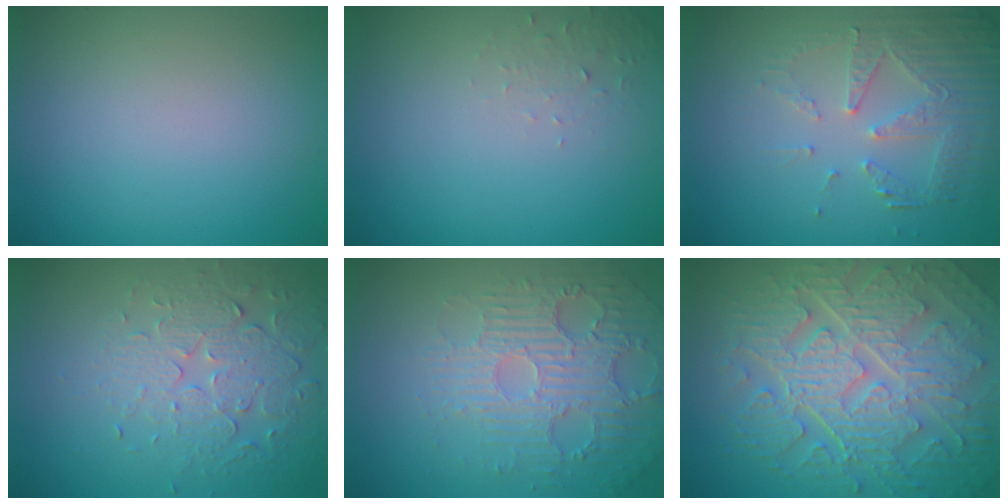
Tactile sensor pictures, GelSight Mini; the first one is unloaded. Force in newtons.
{"total": 1.2, "press": 1.2, "slide": 0.1}
{"total": 5.4, "press": 3.8, "slide": 3.8}
{"total": 4.4, "press": 3.5, "slide": 2.7}
{"total": 4.3, "press": 3.8, "slide": 2.1}
{"total": 10.3, "press": 7.0, "slide": 7.6}